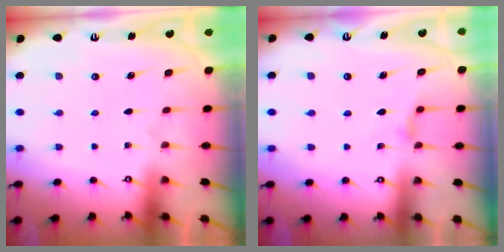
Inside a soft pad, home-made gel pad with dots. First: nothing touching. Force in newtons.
{"total": 4.2, "press": 4.2, "slide": 0.5}